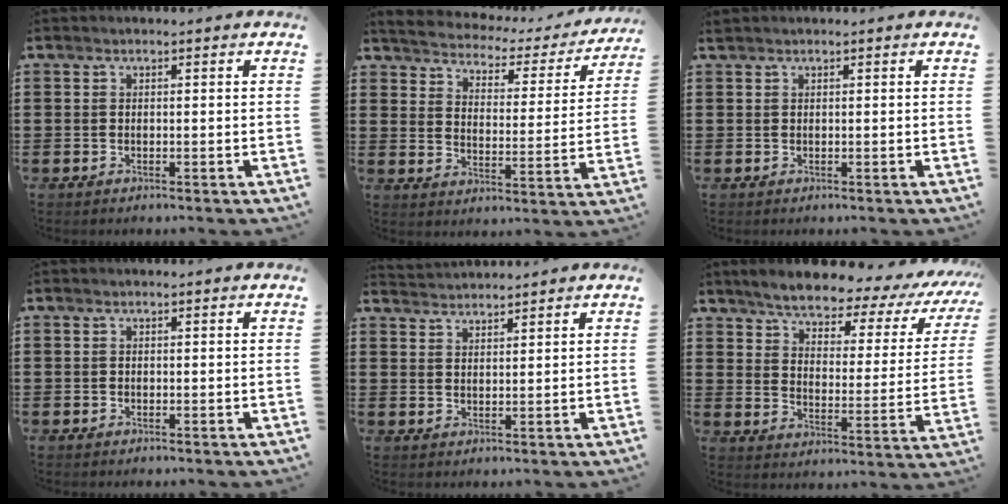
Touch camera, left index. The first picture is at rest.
{"total": 2.4, "force": [2.4, 0.4, 0.1], "torque": [-0.023, -0.025, 0.030]}
{"total": 0.0}
{"total": 0.0}
{"total": 2.2, "force": [2.2, -0.1, -0.4], "torque": [0.001, -0.003, 0.043]}
{"total": 4.9, "force": [4.5, 0.6, 1.8], "torque": [-0.062, -0.033, 0.070]}